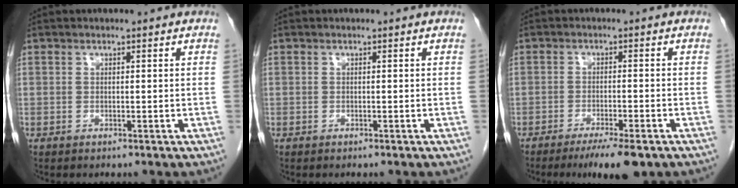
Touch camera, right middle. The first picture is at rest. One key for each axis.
{"total": 0.0}
{"total": 6.9, "fx": -4.9, "fy": 0.9, "fz": 4.8, "tx": -0.068, "ty": -0.015, "tz": -0.071}